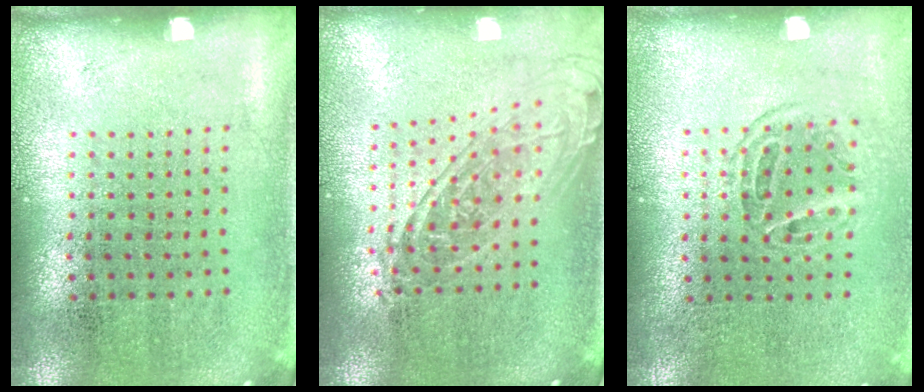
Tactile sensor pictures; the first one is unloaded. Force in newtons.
{"total": 1.7, "press": 1.3, "slide": 1.1}
{"total": 1.2, "press": 1.0, "slide": 0.6}